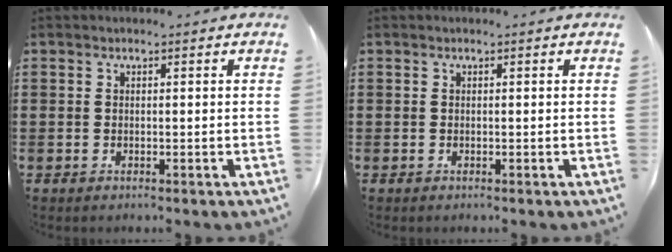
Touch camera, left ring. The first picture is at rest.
{"total": 0.0}